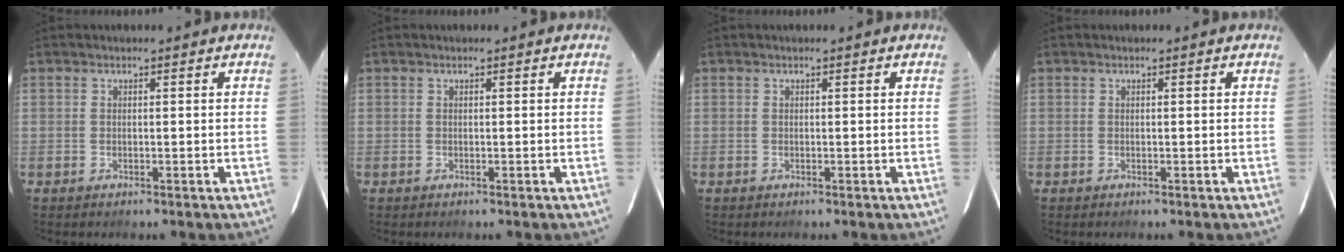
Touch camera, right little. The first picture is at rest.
{"total": 0.0}
{"total": 0.0}
{"total": 0.0}